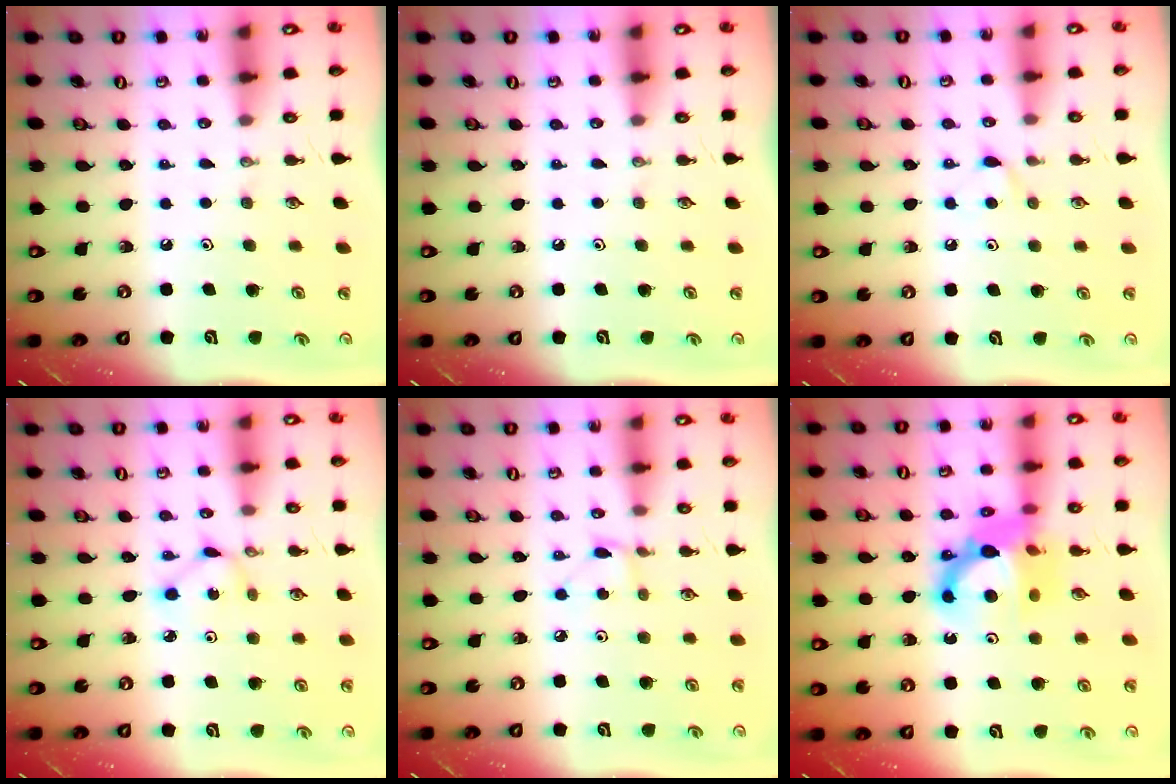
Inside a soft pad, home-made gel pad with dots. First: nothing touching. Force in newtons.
{"total": 0.0}
{"total": 5.3, "press": 5.2, "slide": 0.7}
{"total": 1.9, "press": 1.9, "slide": 0.1}
{"total": 3.0, "press": 3.0, "slide": 0.4}
{"total": 11.7, "press": 11.6, "slide": 1.7}